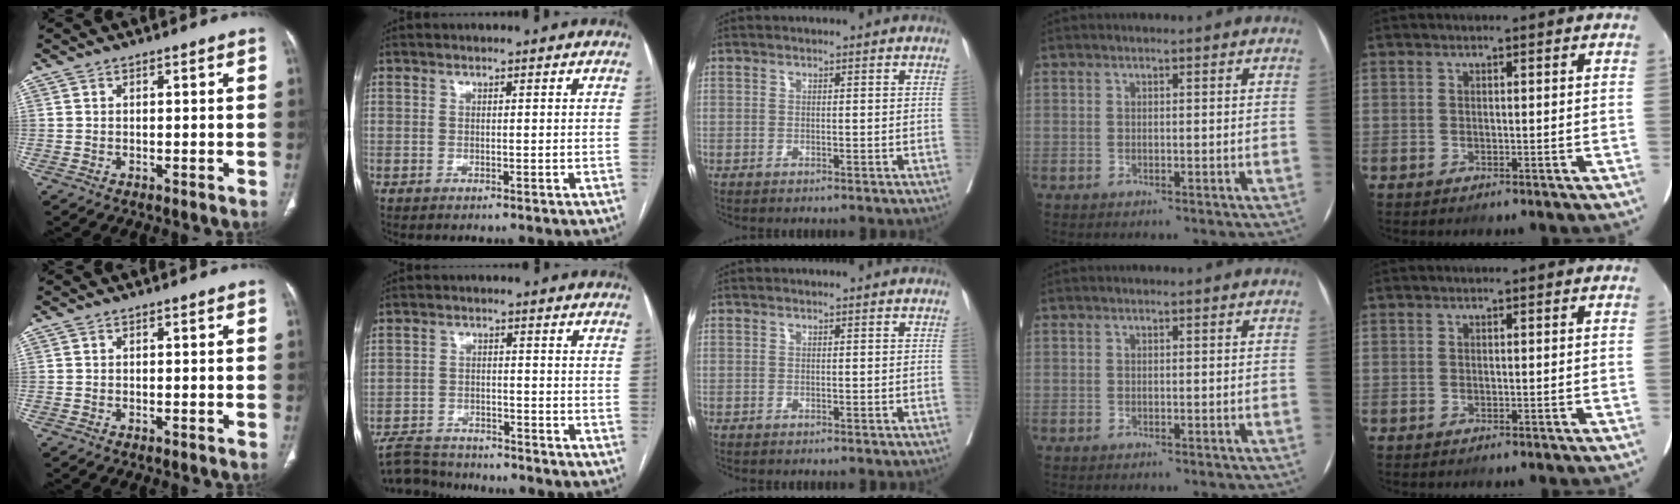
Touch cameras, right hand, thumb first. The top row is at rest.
{"index": {"total": 6.7, "force": [-6.5, 1.3, 0.7], "torque": [-0.015, -0.007, -0.114]}}